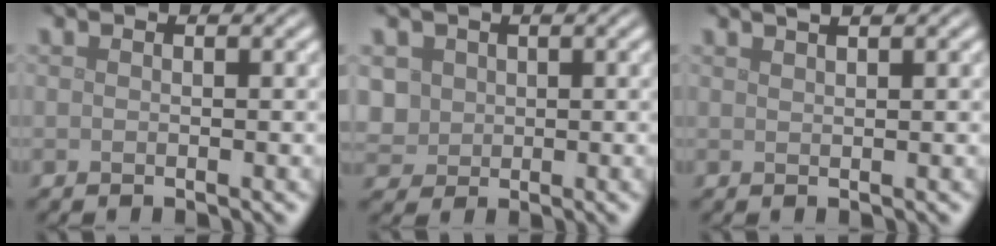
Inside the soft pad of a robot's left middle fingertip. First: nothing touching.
{"total": 2.9, "force": [0.8, 2.6, 1.0], "torque": [-0.030, 0.004, 0.021]}
{"total": 1.8, "force": [1.2, 0.6, 1.2], "torque": [-0.004, 0.003, 0.008]}